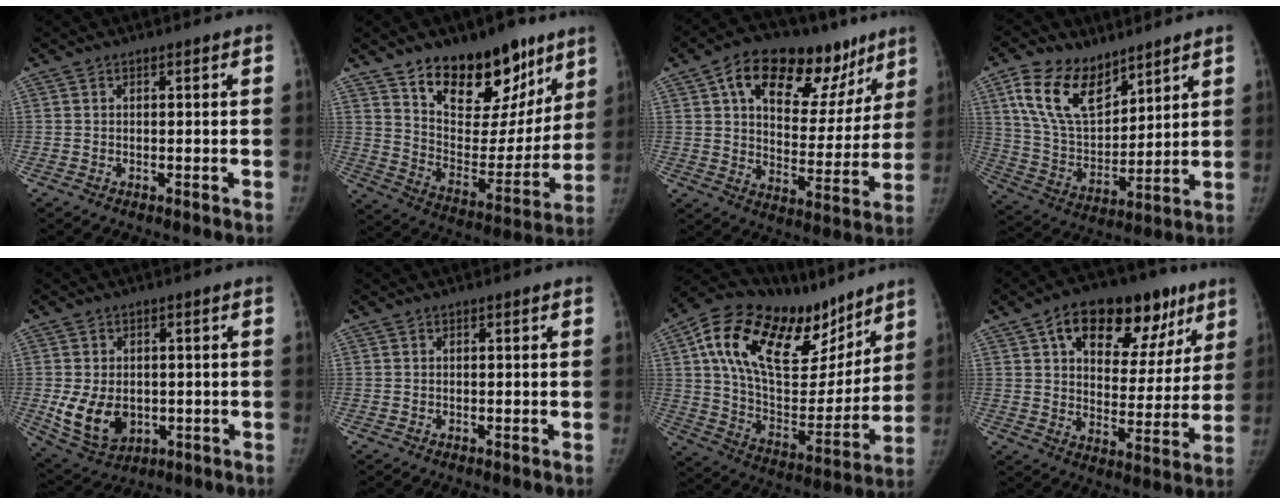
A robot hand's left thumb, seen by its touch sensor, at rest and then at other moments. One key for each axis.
{"total": 22.9, "fx": 14.7, "fy": 12.1, "fz": 12.7, "tx": -0.130, "ty": -0.079, "tz": 0.233}
{"total": 24.6, "fx": 13.5, "fy": 13.2, "fz": 15.9, "tx": -0.186, "ty": -0.009, "tz": 0.206}
{"total": 16.0, "fx": 9.5, "fy": 8.9, "fz": 9.3, "tx": -0.139, "ty": -0.042, "tz": 0.190}
{"total": 10.1, "fx": -1.4, "fy": 7.3, "fz": 6.8, "tx": -0.105, "ty": -0.008, "tz": -0.005}
{"total": 0.0}
{"total": 31.6, "fx": 17.1, "fy": 15.0, "fz": 21.9, "tx": -0.322, "ty": -0.015, "tz": 0.284}
{"total": 22.5, "fx": 11.4, "fy": 12.6, "fz": 14.7, "tx": -0.163, "ty": -0.002, "tz": 0.168}